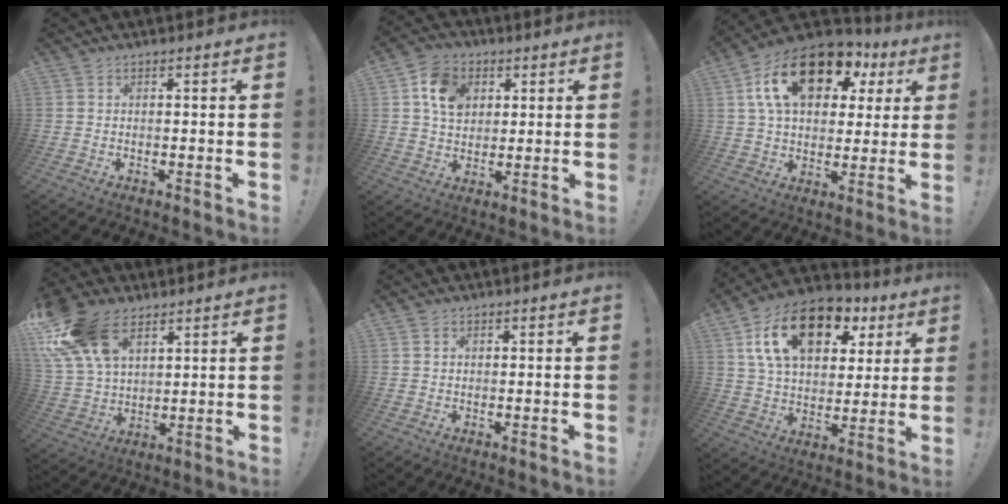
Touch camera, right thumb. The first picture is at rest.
{"total": 10.9, "force": [3.9, 8.5, 5.4], "torque": [-0.092, 0.000, 0.081]}
{"total": 20.7, "force": [9.1, 11.9, 14.3], "torque": [-0.242, -0.031, 0.159]}
{"total": 18.4, "force": [10.0, 10.8, 11.1], "torque": [-0.234, -0.047, 0.186]}
{"total": 0.7, "force": [0.4, 0.5, 0.3], "torque": [-0.005, 0.001, 0.009]}
{"total": 20.2, "force": [9.4, 12.1, 13.2], "torque": [-0.210, -0.036, 0.168]}